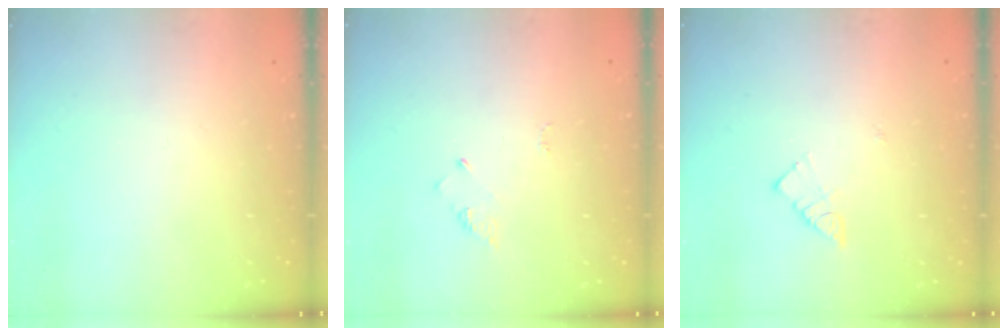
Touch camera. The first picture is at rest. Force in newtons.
{"total": 2.9, "press": 2.9, "slide": 0.3}
{"total": 4.1, "press": 4.0, "slide": 0.5}